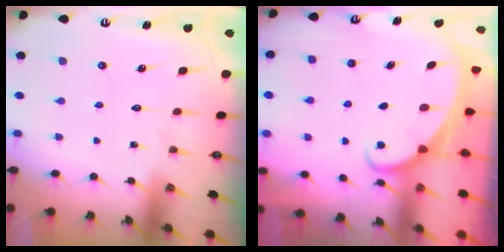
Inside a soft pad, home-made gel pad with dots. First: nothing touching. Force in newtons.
{"total": 2.3, "press": 2.3, "slide": 0.4}